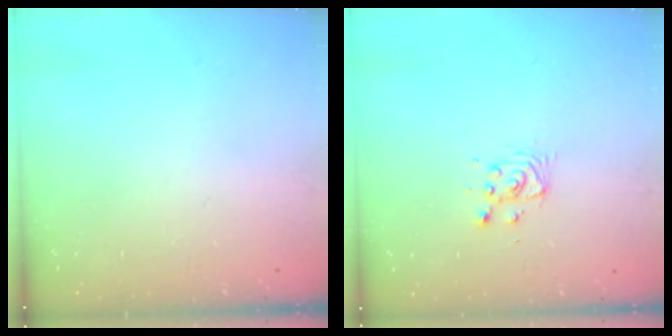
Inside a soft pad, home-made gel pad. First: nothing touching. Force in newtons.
{"total": 3.5, "press": 3.5, "slide": 0.4}